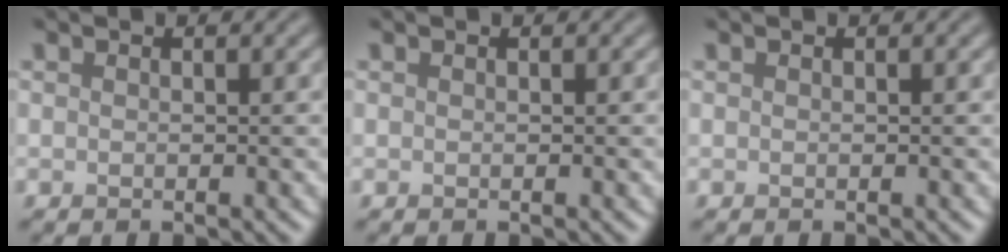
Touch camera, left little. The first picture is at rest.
{"total": 0.0}
{"total": 0.0}